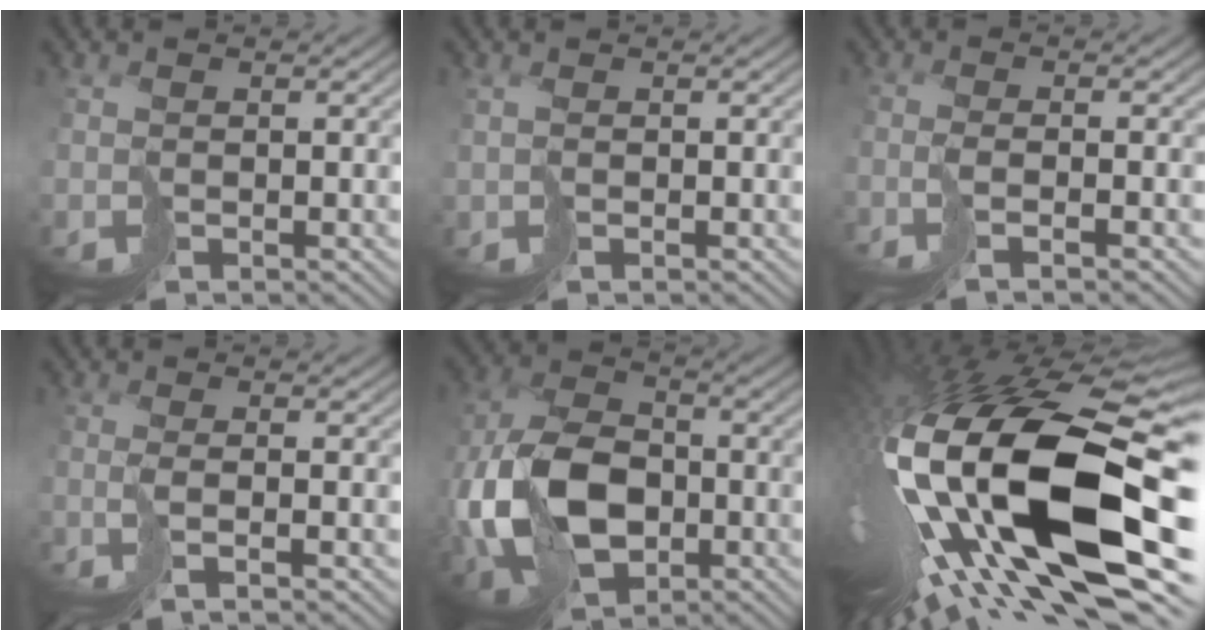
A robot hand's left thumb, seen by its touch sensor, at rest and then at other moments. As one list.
[{"total": 0.8, "force": [0.4, 0.5, 0.6], "torque": [-0.020, 0.001, 0.005]}, {"total": 1.8, "force": [-0.9, -0.4, 1.5], "torque": [-0.014, 0.005, -0.030]}, {"total": 2.0, "force": [-0.7, -0.2, 1.9], "torque": [-0.017, 0.005, -0.029]}, {"total": 13.2, "force": [-2.3, 8.7, 9.6], "torque": [-0.241, -0.020, -0.052]}, {"total": 20.8, "force": [-2.0, 9.3, 18.6], "torque": [-0.393, -0.074, -0.016]}]